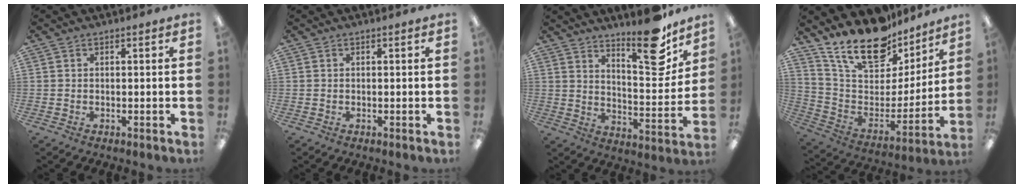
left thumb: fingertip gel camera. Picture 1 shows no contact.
{"total": 0.0}
{"total": 15.9, "force": [12.2, 4.9, 9.0], "torque": [-0.105, -0.097, 0.197]}
{"total": 20.5, "force": [16.6, 8.2, 8.6], "torque": [-0.174, -0.115, 0.299]}